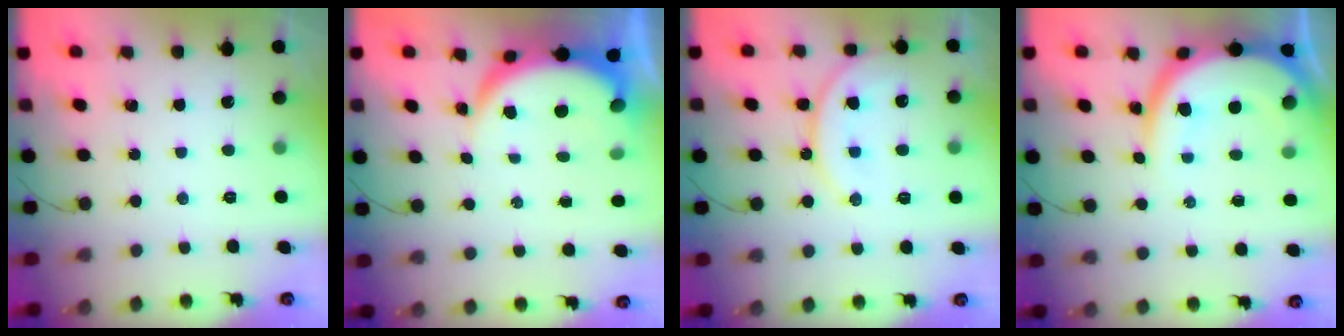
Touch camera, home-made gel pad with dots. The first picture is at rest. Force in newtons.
{"total": 6.8, "press": 6.7, "slide": 0.9}
{"total": 15.0, "press": 14.9, "slide": 1.7}
{"total": 13.6, "press": 13.6, "slide": 1.1}